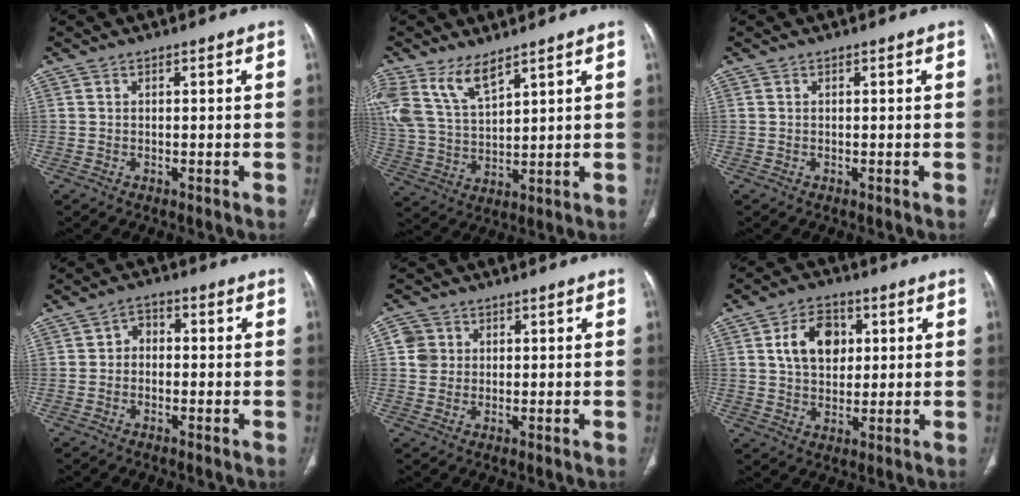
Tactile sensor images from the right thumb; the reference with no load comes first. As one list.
[{"total": 10.2, "force": [6.9, 4.3, 6.2], "torque": [-0.124, -0.024, 0.155]}, {"total": 0.0}, {"total": 3.2, "force": [-0.4, 2.6, 1.9], "torque": [-0.013, 0.015, -0.020]}, {"total": 4.0, "force": [0.8, 3.8, 0.8], "torque": [0.007, 0.002, 0.012]}, {"total": 10.0, "force": [2.6, 7.1, 6.5], "torque": [-0.079, -0.002, 0.045]}]